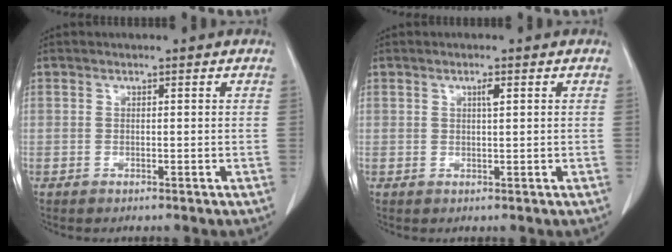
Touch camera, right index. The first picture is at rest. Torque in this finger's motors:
{"motor_torque": [0.16, -0.02, 0.02, 0.02]}